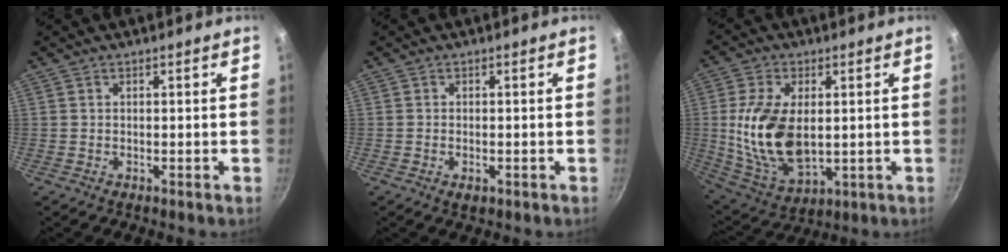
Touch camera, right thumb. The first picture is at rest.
{"total": 1.8, "force": [-0.6, 1.0, 1.4], "torque": [-0.022, -0.003, -0.009]}
{"total": 16.5, "force": [1.0, 9.5, 13.4], "torque": [-0.246, -0.015, 0.031]}